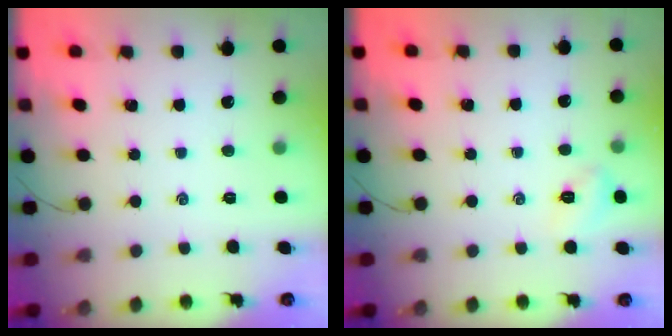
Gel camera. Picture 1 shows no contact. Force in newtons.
{"total": 5.3, "press": 5.1, "slide": 1.4}